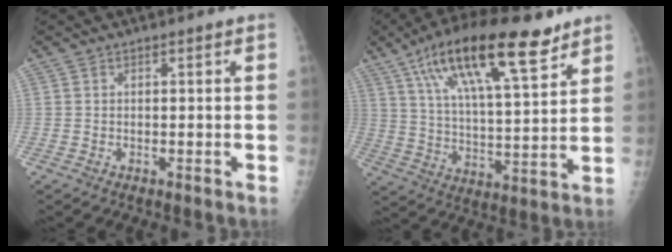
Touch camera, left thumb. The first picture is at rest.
{"total": 21.6, "force": [12.7, 6.6, 16.2], "torque": [-0.263, -0.028, 0.219]}